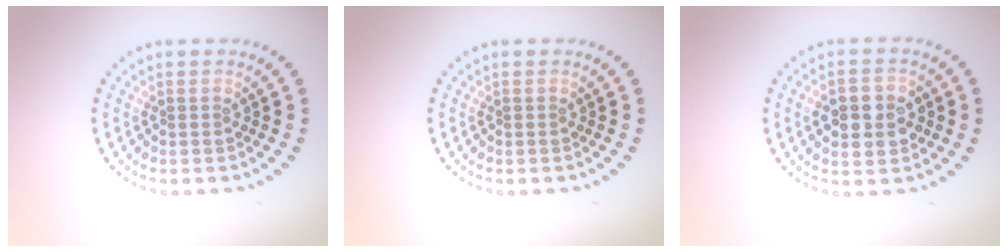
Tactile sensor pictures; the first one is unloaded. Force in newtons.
{"total": 0.0}
{"total": 4.3, "press": 4.3, "slide": 0.5}